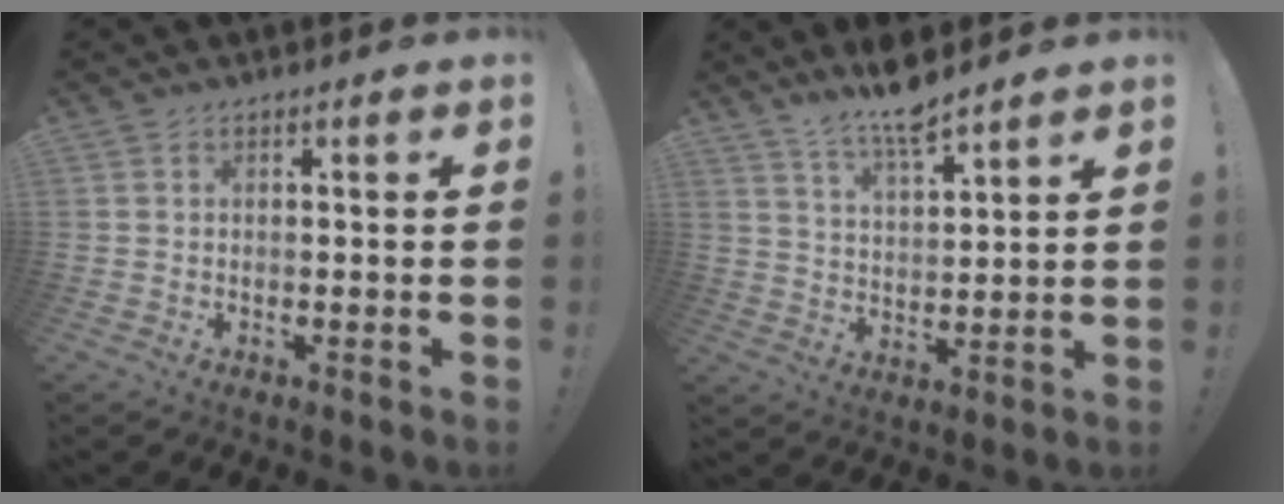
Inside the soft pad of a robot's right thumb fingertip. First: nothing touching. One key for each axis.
{"total": 9.0, "fx": 7.7, "fy": 1.4, "fz": 4.4, "tx": -0.082, "ty": -0.051, "tz": 0.137}